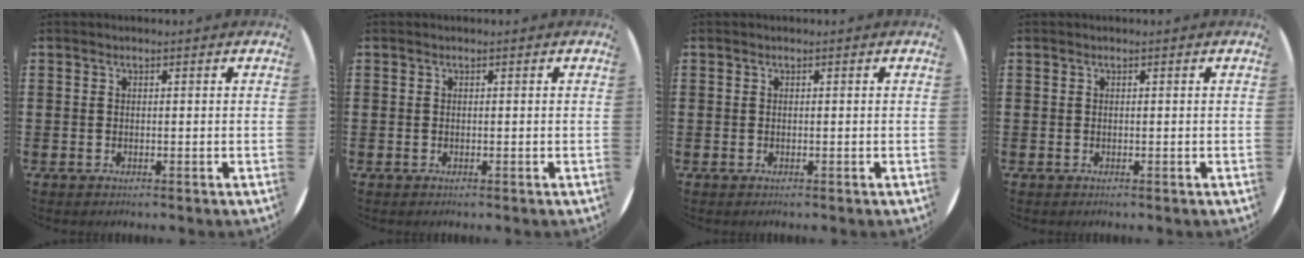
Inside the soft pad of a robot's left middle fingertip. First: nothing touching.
{"total": 0.0}
{"total": 0.0}
{"total": 0.0}